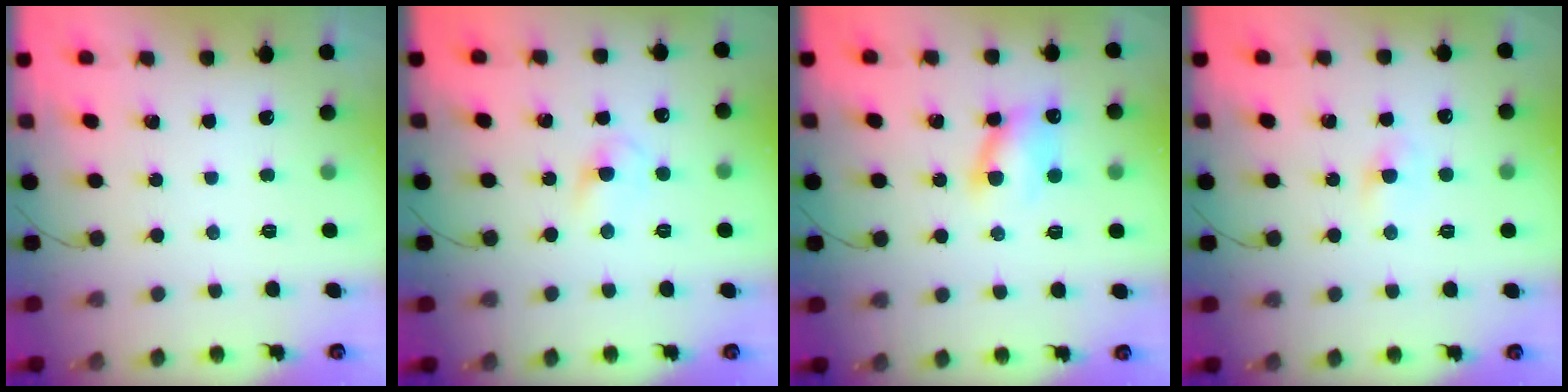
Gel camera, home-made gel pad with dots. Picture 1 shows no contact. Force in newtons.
{"total": 3.3, "press": 3.0, "slide": 1.2}
{"total": 8.3, "press": 8.2, "slide": 1.3}
{"total": 2.2, "press": 1.9, "slide": 1.1}